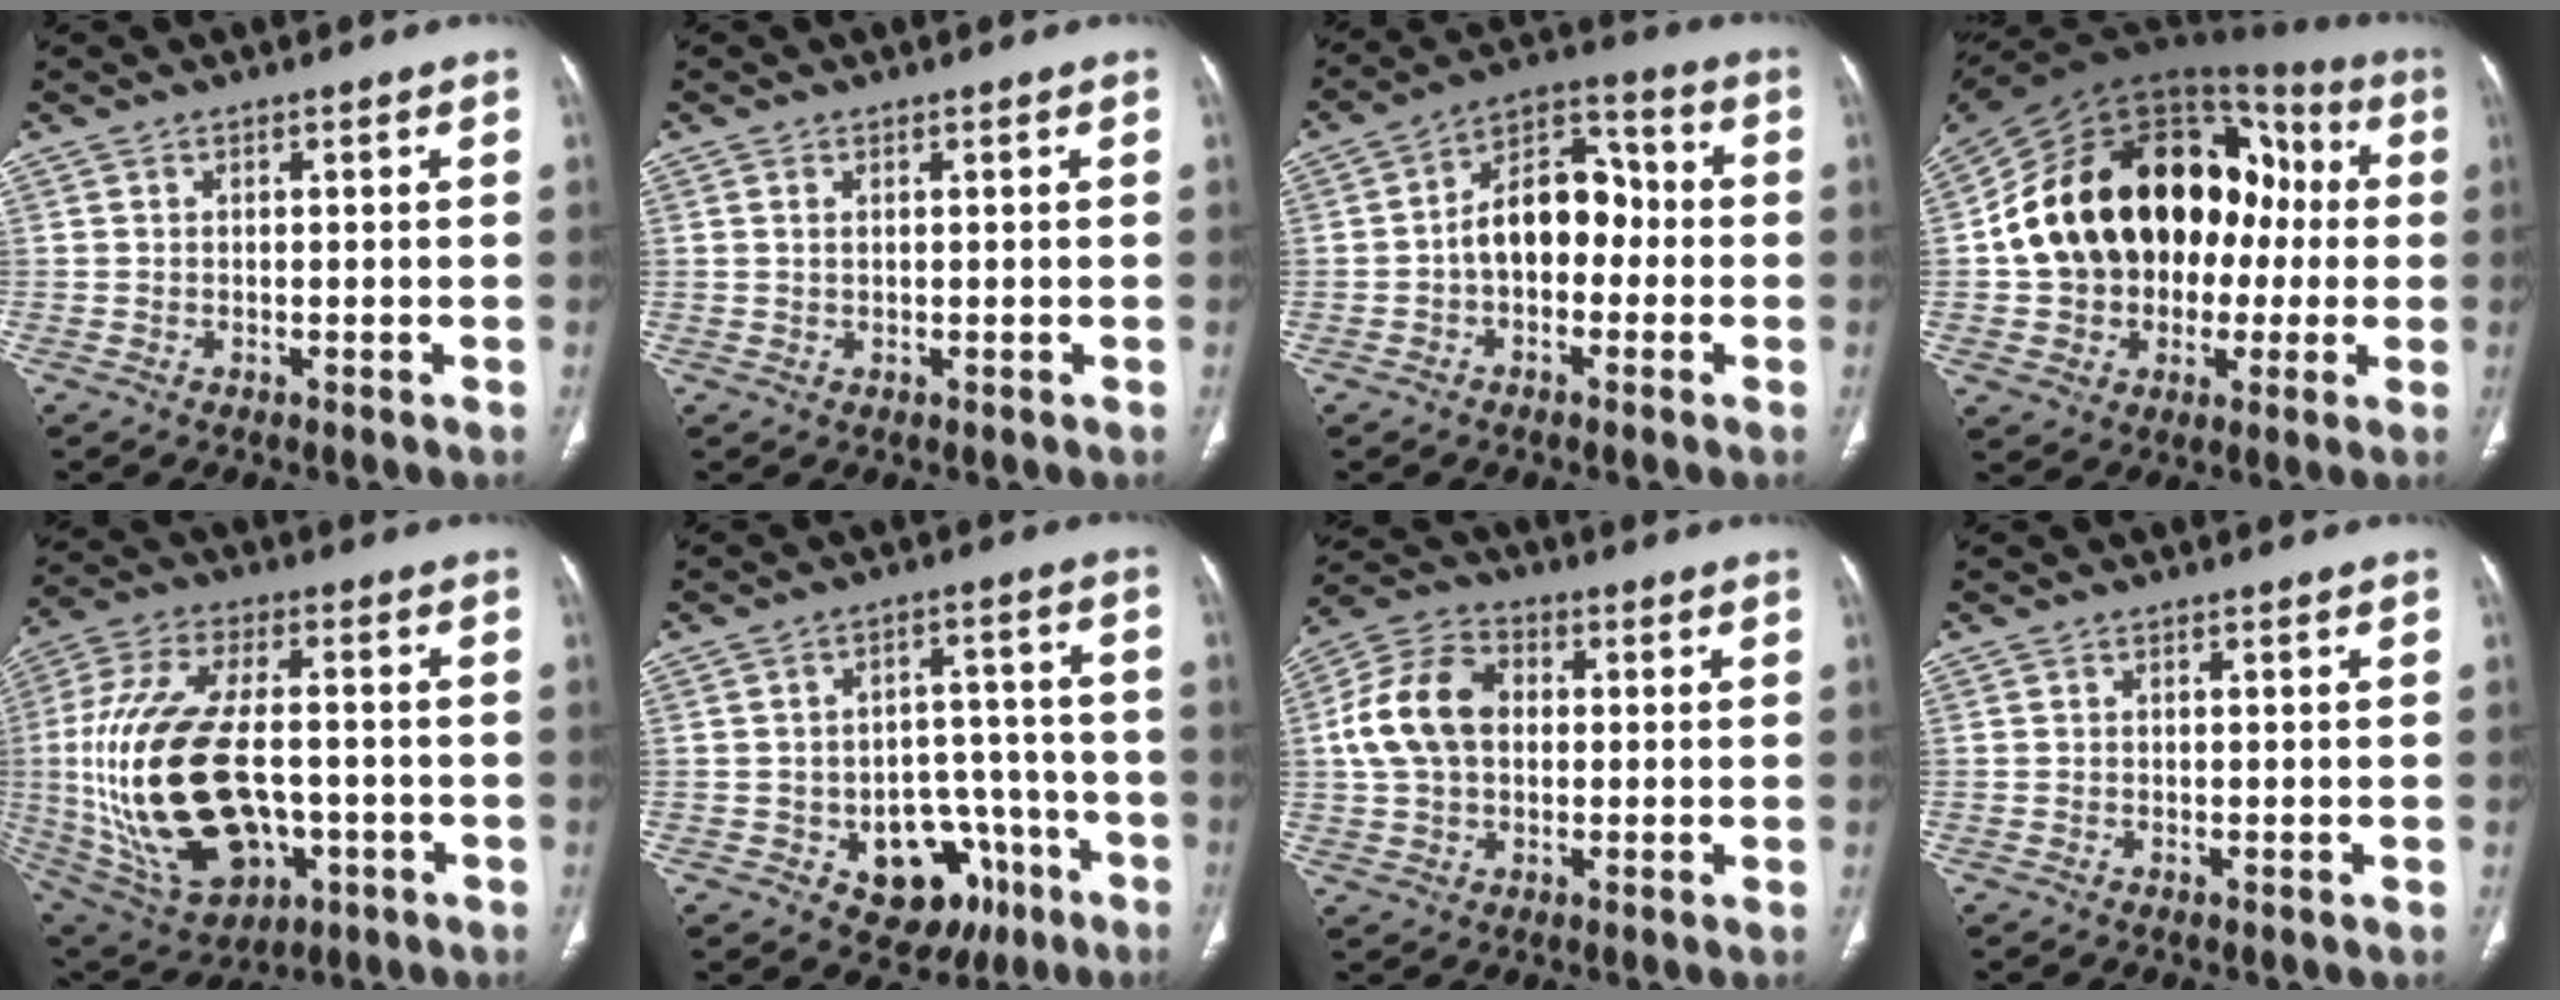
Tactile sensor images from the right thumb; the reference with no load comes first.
{"total": 0.8, "force": [0.4, 0.4, 0.6], "torque": [-0.015, 0.004, 0.009]}
{"total": 11.5, "force": [-1.3, 7.6, 8.6], "torque": [-0.107, 0.044, -0.035]}
{"total": 28.3, "force": [0.6, 19.6, 20.4], "torque": [-0.312, 0.050, 0.016]}
{"total": 26.3, "force": [-3.0, 14.7, 21.6], "torque": [-0.440, 0.004, -0.024]}
{"total": 14.0, "force": [-6.4, 9.5, 7.9], "torque": [-0.057, 0.053, -0.075]}
{"total": 12.6, "force": [1.2, 9.1, 8.6], "torque": [-0.158, 0.025, 0.015]}
{"total": 0.0}